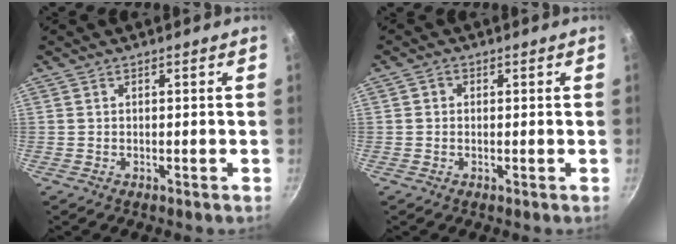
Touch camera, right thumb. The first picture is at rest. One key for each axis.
{"total": 2.0, "fx": 0.2, "fy": 1.8, "fz": 0.8, "tx": -0.006, "ty": 0.002, "tz": -0.003}